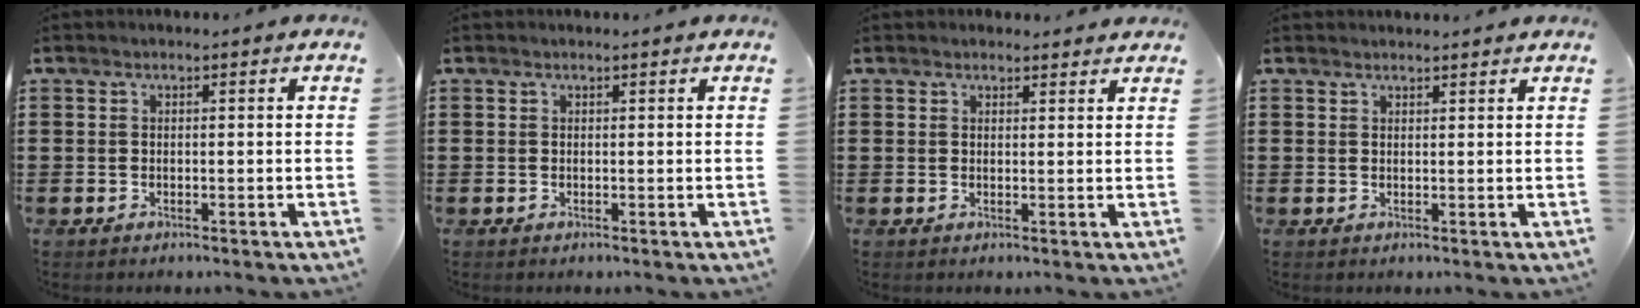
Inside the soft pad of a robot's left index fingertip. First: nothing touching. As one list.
[{"total": 0.0}, {"total": 1.6, "force": [1.6, 0.5, 0.1], "torque": [-0.004, 0.003, 0.031]}, {"total": 1.2, "force": [1.2, 0.3, -0.2], "torque": [0.000, 0.000, 0.023]}]